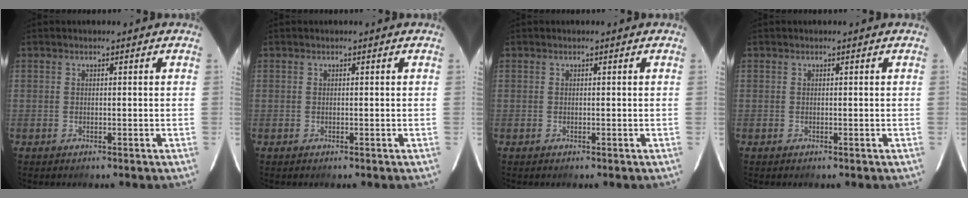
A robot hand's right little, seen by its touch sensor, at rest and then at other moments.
{"total": 0.0}
{"total": 0.0}
{"total": 0.0}